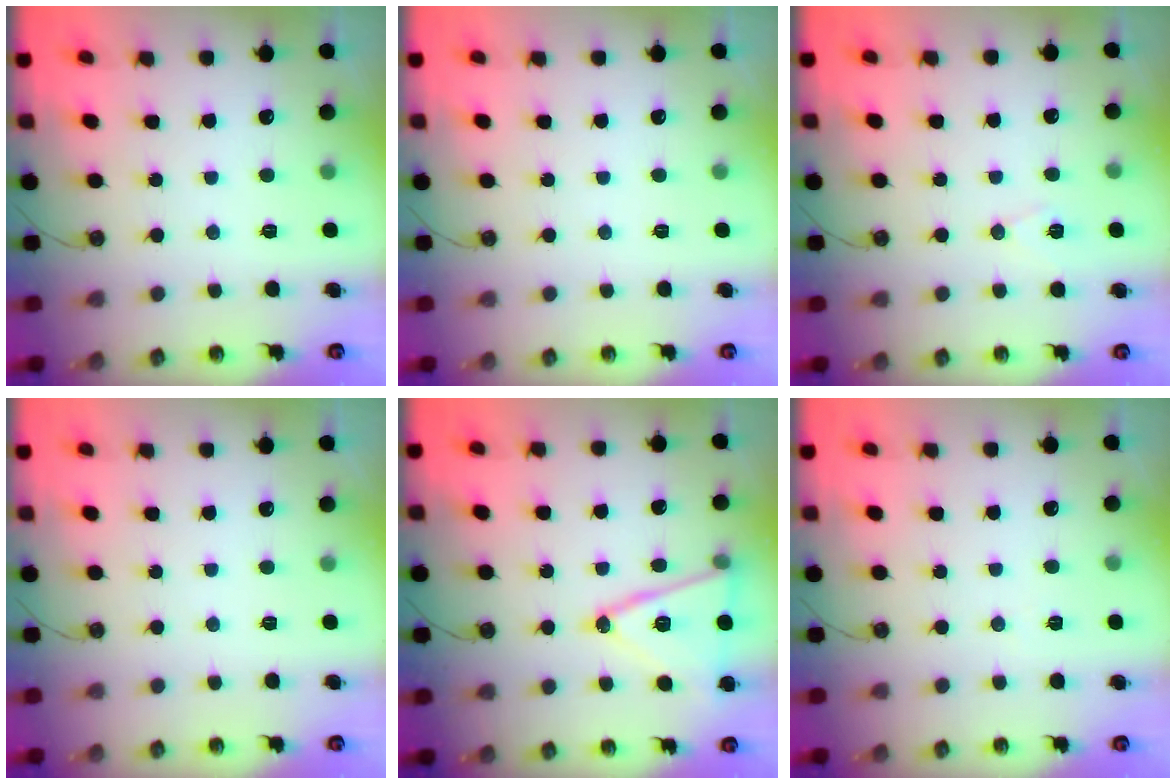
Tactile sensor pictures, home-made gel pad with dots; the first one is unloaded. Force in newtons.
{"total": 0.0}
{"total": 6.7, "press": 5.6, "slide": 3.6}
{"total": 0.0}
{"total": 15.4, "press": 15.0, "slide": 3.4}
{"total": 4.8, "press": 2.3, "slide": 4.3}